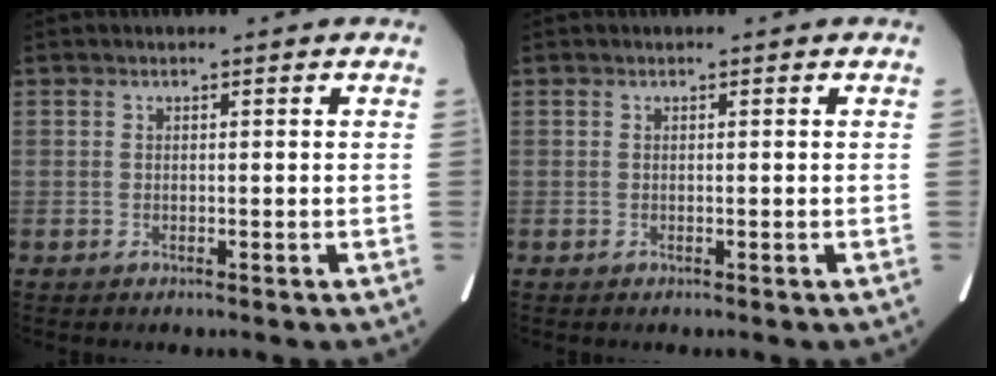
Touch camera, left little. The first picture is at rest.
{"total": 0.0}